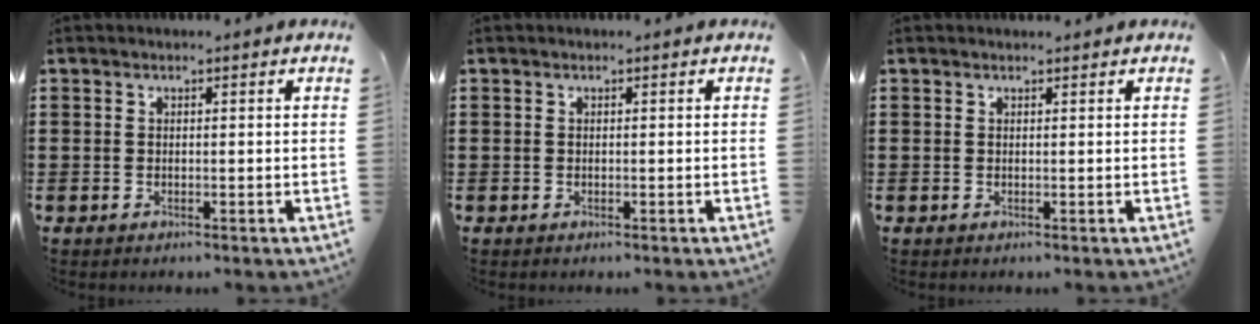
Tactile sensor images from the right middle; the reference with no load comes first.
{"total": 0.0}
{"total": 0.0}